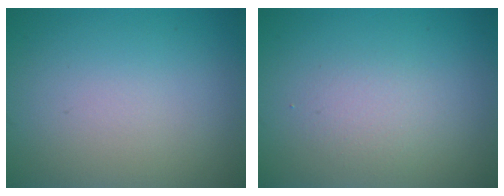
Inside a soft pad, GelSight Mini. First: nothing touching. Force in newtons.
{"total": 1.6, "press": 1.6, "slide": 0.1}